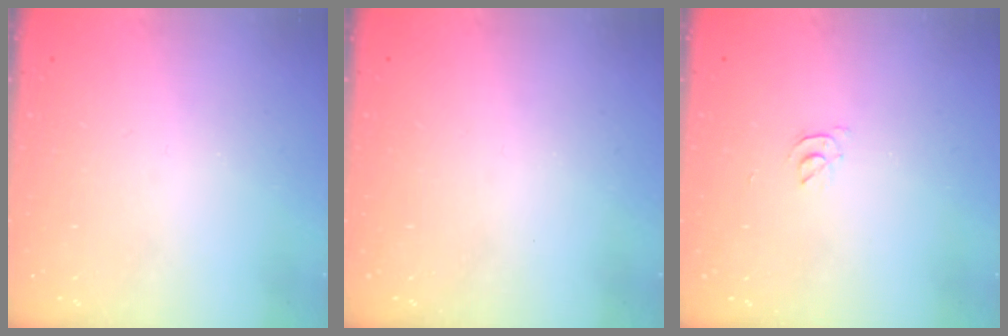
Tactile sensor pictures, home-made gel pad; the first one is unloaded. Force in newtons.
{"total": 0.0}
{"total": 2.9, "press": 2.9, "slide": 0.5}